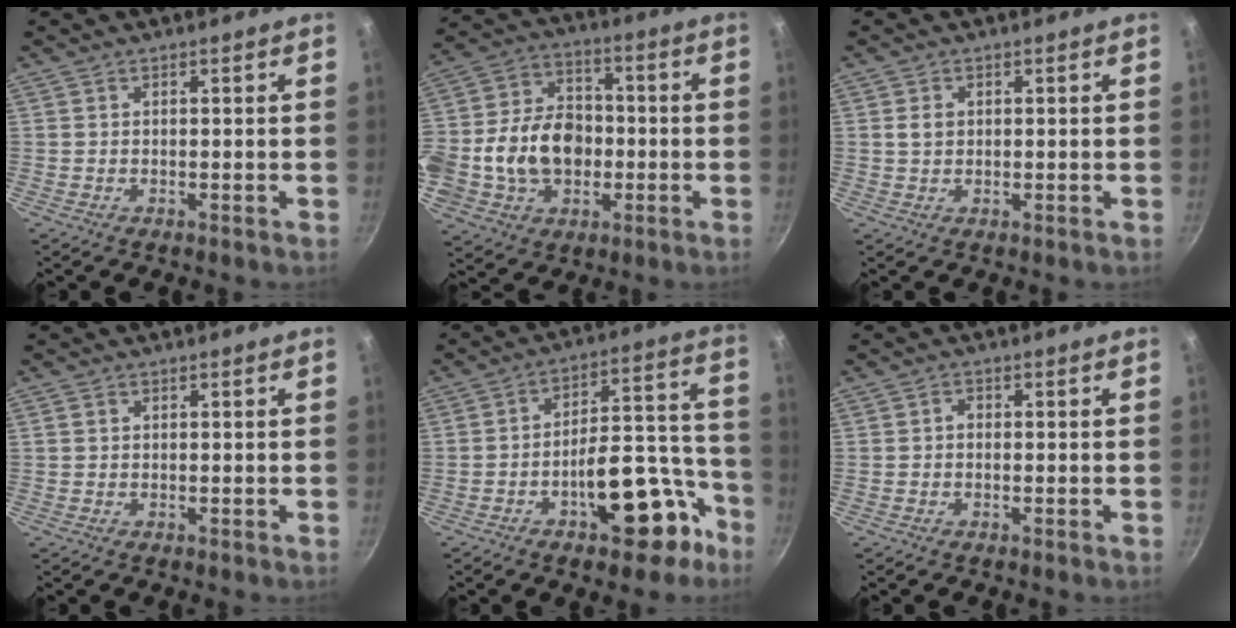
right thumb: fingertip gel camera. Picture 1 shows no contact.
{"total": 19.6, "force": [-2.9, 15.0, 12.3], "torque": [-0.220, 0.041, -0.051]}
{"total": 2.1, "force": [0.4, 1.7, 1.3], "torque": [-0.016, 0.001, 0.006]}
{"total": 0.8, "force": [0.2, 0.7, 0.4], "torque": [-0.005, 0.003, 0.002]}
{"total": 17.1, "force": [-8.3, 8.0, 12.6], "torque": [-0.118, 0.088, -0.114]}
{"total": 1.2, "force": [-0.2, 0.9, 0.7], "torque": [-0.010, 0.006, -0.005]}